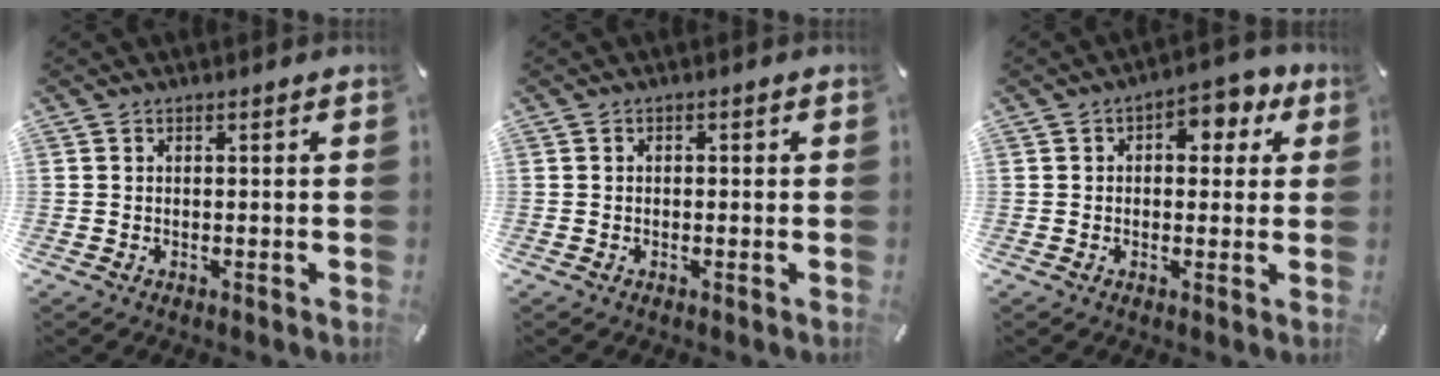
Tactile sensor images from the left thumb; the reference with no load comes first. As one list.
[{"total": 0.7, "force": [-0.2, 0.5, 0.3], "torque": [-0.006, 0.003, -0.006]}, {"total": 6.2, "force": [1.7, 4.1, 4.3], "torque": [-0.042, -0.005, 0.020]}]